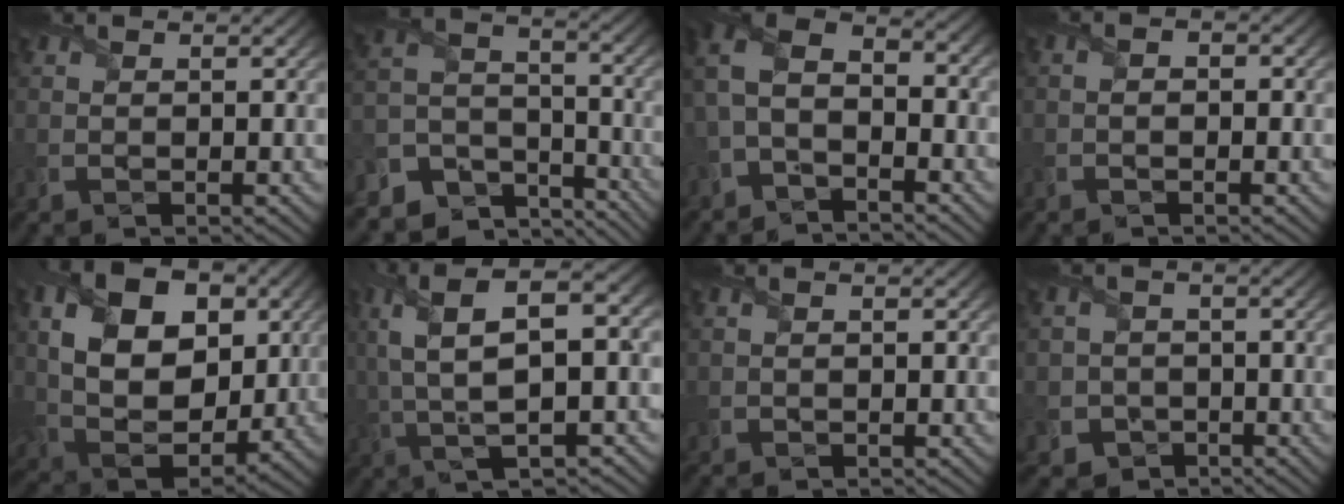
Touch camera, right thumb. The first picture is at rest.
{"total": 10.4, "force": [-7.9, 5.6, 3.5], "torque": [-0.086, -0.012, -0.145]}
{"total": 7.0, "force": [-2.5, 4.2, 5.0], "torque": [-0.112, -0.001, -0.060]}
{"total": 1.6, "force": [-0.5, 1.1, 1.0], "torque": [-0.002, 0.001, -0.018]}
{"total": 14.5, "force": [3.1, 9.7, 10.4], "torque": [-0.209, 0.008, 0.055]}
{"total": 12.7, "force": [3.0, 4.5, 11.5], "torque": [-0.249, 0.018, 0.056]}
{"total": 0.8, "force": [-0.1, 0.5, 0.7], "torque": [-0.014, 0.000, 0.002]}
{"total": 4.3, "force": [-1.6, 4.0, 0.3], "torque": [-0.019, -0.005, -0.053]}